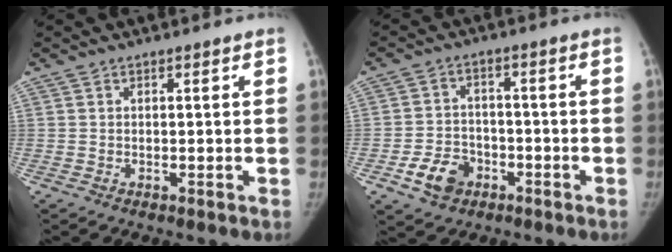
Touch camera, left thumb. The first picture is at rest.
{"total": 7.3, "force": [-3.6, 5.5, 3.2], "torque": [-0.039, 0.021, -0.060]}